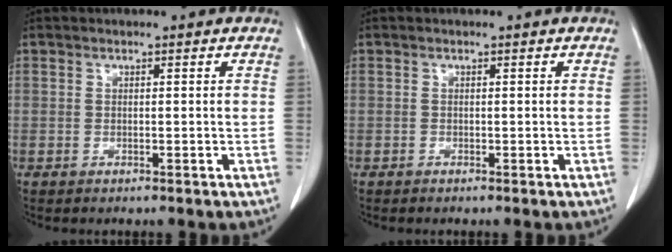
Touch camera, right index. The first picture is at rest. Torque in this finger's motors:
{"motor_torque": [0.04, -0.01, -0.01, 0.01]}